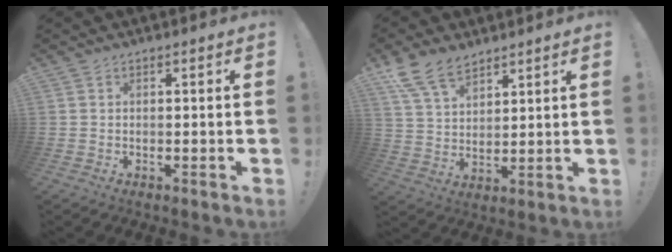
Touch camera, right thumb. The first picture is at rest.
{"total": 11.2, "force": [8.2, 5.6, 5.1], "torque": [-0.107, -0.036, 0.162]}